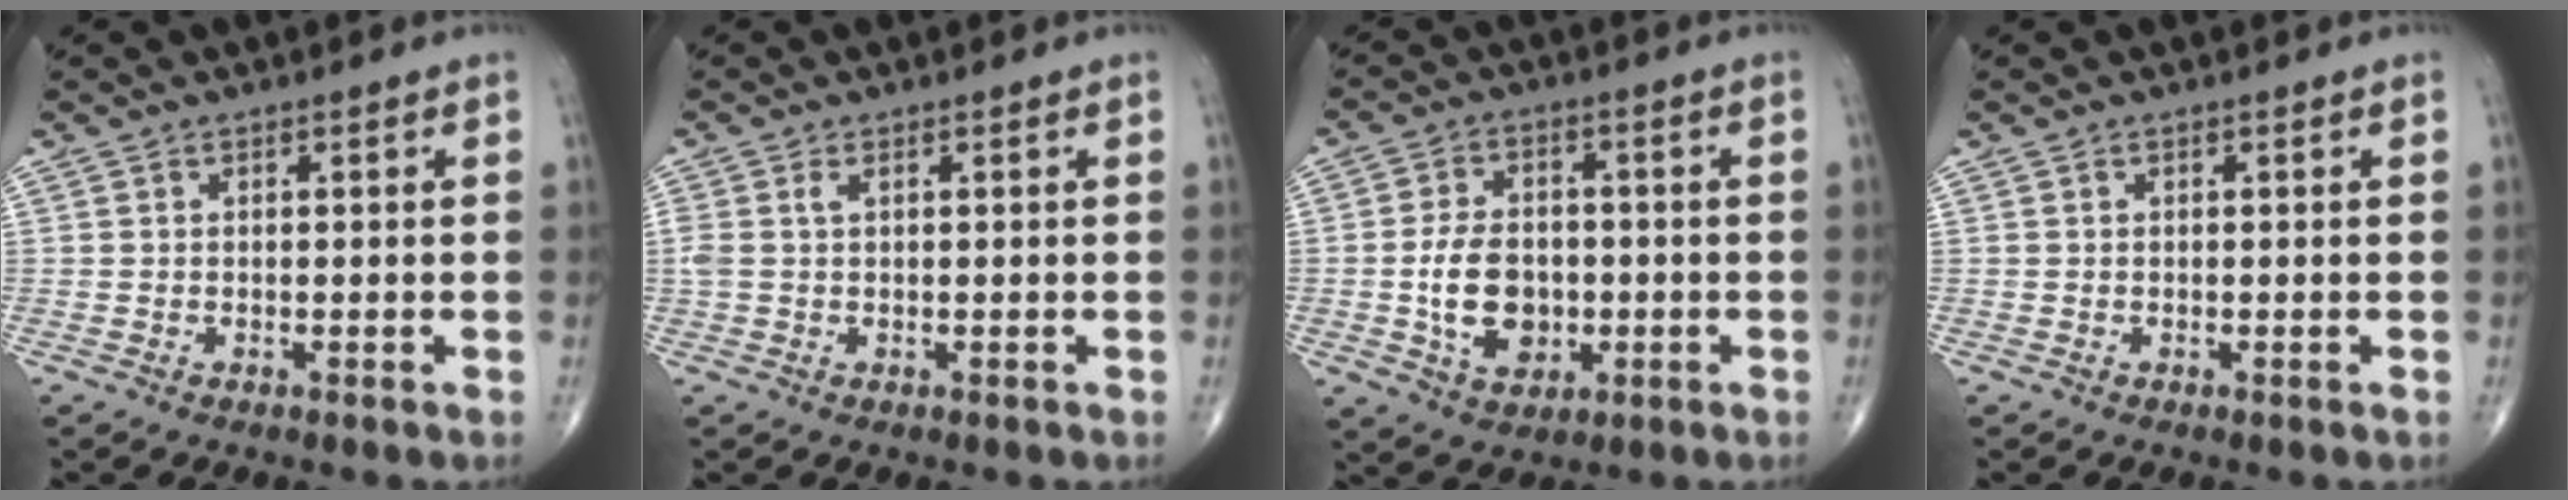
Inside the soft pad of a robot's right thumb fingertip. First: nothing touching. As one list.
[{"total": 1.8, "force": [0.6, 0.8, 1.5], "torque": [-0.045, 0.013, 0.018]}, {"total": 10.0, "force": [-1.6, 6.9, 7.1], "torque": [-0.105, 0.008, -0.023]}, {"total": 0.0}]